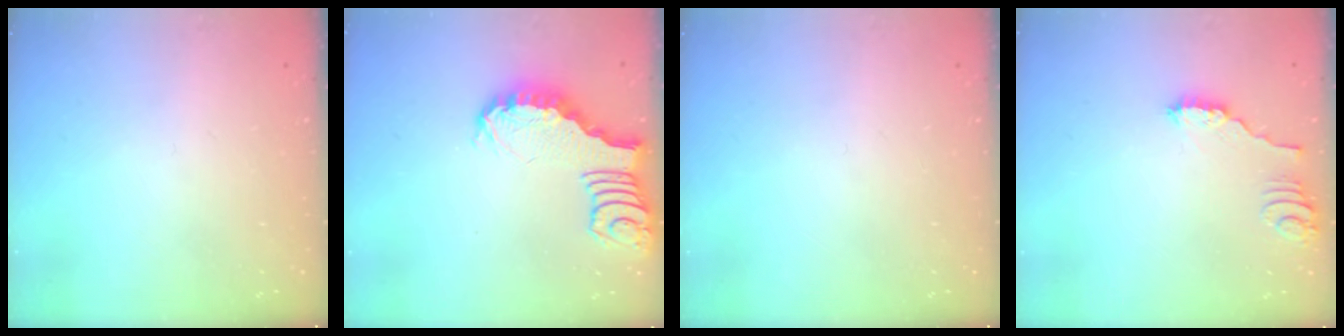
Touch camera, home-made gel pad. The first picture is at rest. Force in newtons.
{"total": 3.2, "press": 3.2, "slide": 0.2}
{"total": 0.0}
{"total": 2.3, "press": 2.3, "slide": 0.2}